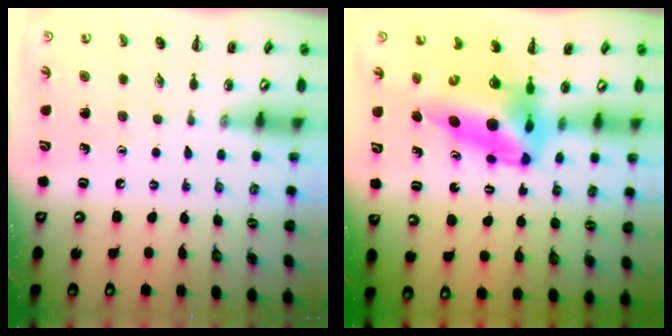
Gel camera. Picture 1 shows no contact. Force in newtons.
{"total": 11.9, "press": 11.3, "slide": 3.7}